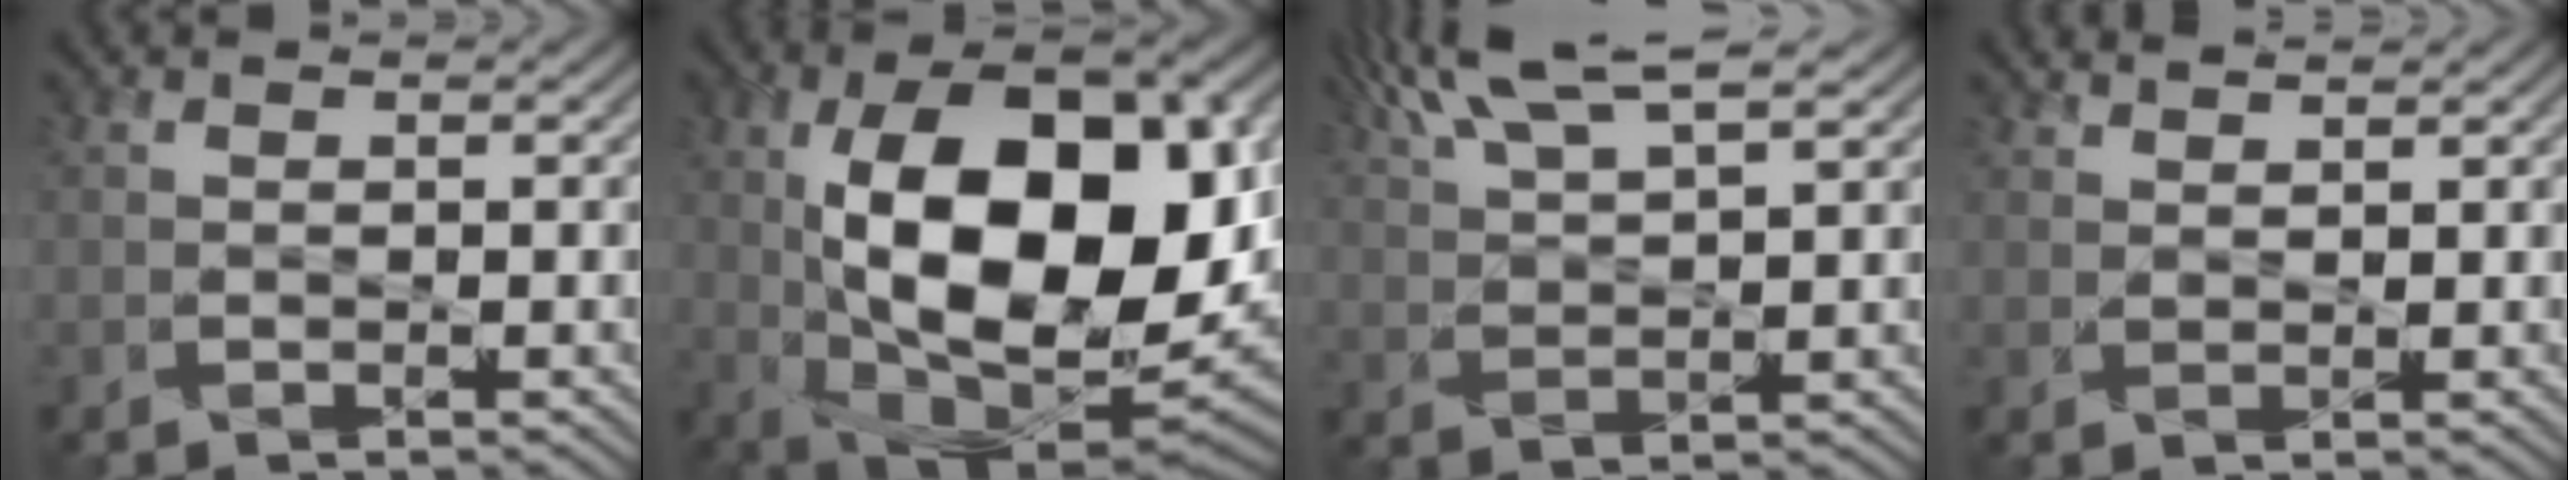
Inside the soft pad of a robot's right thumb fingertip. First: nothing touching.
{"total": 18.3, "force": [1.8, 9.7, 15.5], "torque": [-0.254, 0.005, 0.025]}
{"total": 10.0, "force": [6.9, 2.5, 6.9], "torque": [-0.141, 0.025, 0.109]}
{"total": 1.6, "force": [1.5, 0.2, 0.5], "torque": [-0.014, -0.004, 0.028]}